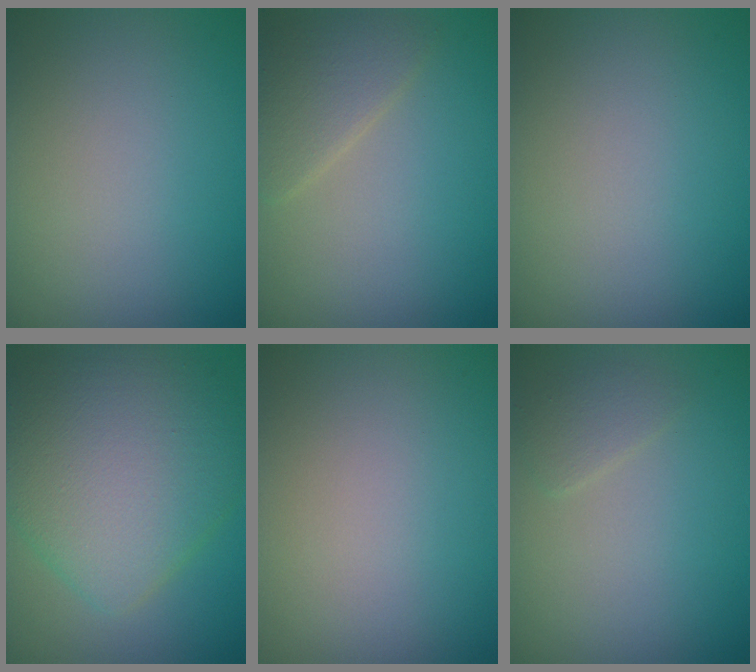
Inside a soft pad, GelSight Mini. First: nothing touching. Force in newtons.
{"total": 2.8, "press": 2.8, "slide": 0.3}
{"total": 0.0}
{"total": 9.3, "press": 9.3, "slide": 0.3}
{"total": 0.0}
{"total": 1.3, "press": 1.3, "slide": 0.1}